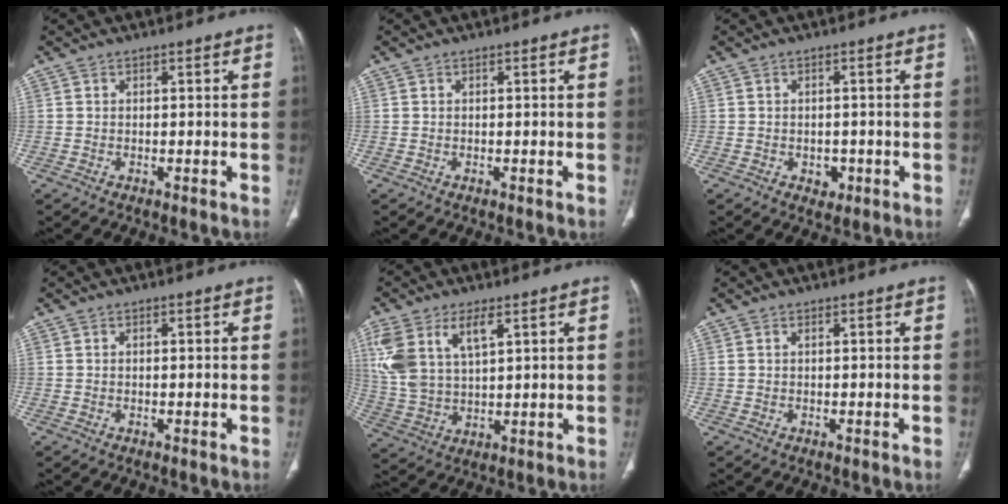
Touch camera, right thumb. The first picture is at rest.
{"total": 0.0}
{"total": 2.4, "force": [-0.8, 1.9, 1.3], "torque": [-0.009, 0.002, -0.004]}
{"total": 0.5, "force": [0.1, 0.2, 0.5], "torque": [-0.014, 0.003, 0.003]}
{"total": 12.8, "force": [5.4, 6.4, 9.7], "torque": [-0.218, -0.005, 0.118]}
{"total": 0.5, "force": [0.3, 0.3, 0.4], "torque": [-0.013, 0.009, 0.007]}